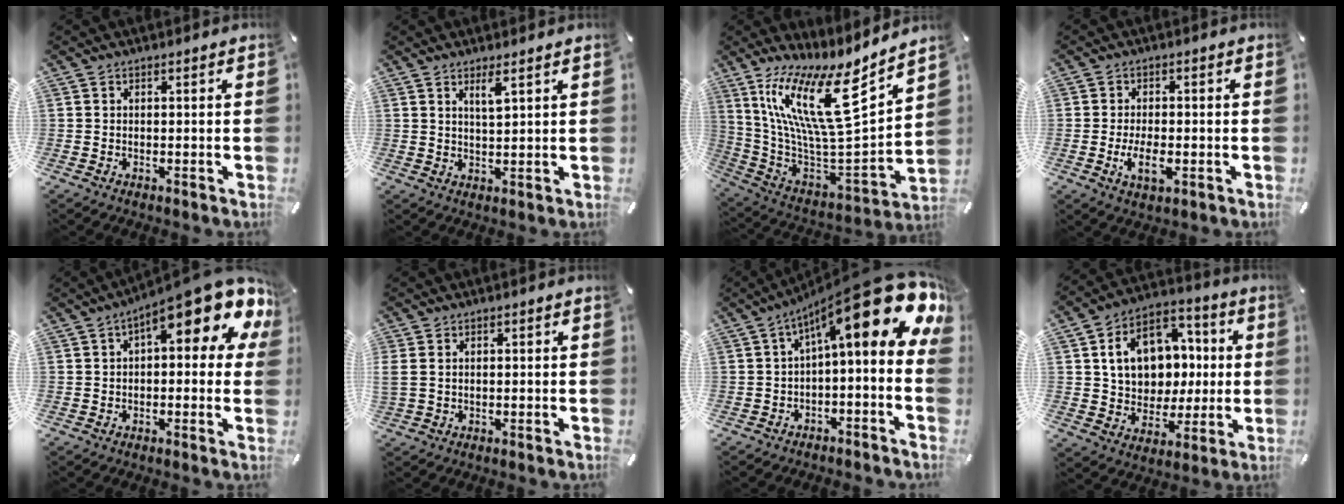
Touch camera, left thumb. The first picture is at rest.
{"total": 3.2, "force": [2.1, 0.5, 2.4], "torque": [-0.044, -0.003, 0.034]}
{"total": 20.4, "force": [11.8, 5.1, 15.8], "torque": [-0.300, -0.101, 0.191]}
{"total": 5.9, "force": [-1.8, 3.0, 4.8], "torque": [-0.104, 0.002, -0.035]}
{"total": 14.7, "force": [7.5, 5.0, 11.6], "torque": [-0.165, -0.054, 0.123]}
{"total": 1.5, "force": [0.3, 1.1, 1.0], "torque": [-0.028, 0.000, 0.004]}
{"total": 20.2, "force": [9.0, 5.1, 17.3], "torque": [-0.251, -0.073, 0.151]}
{"total": 14.3, "force": [1.8, 12.2, 7.3], "torque": [-0.116, 0.003, 0.043]}